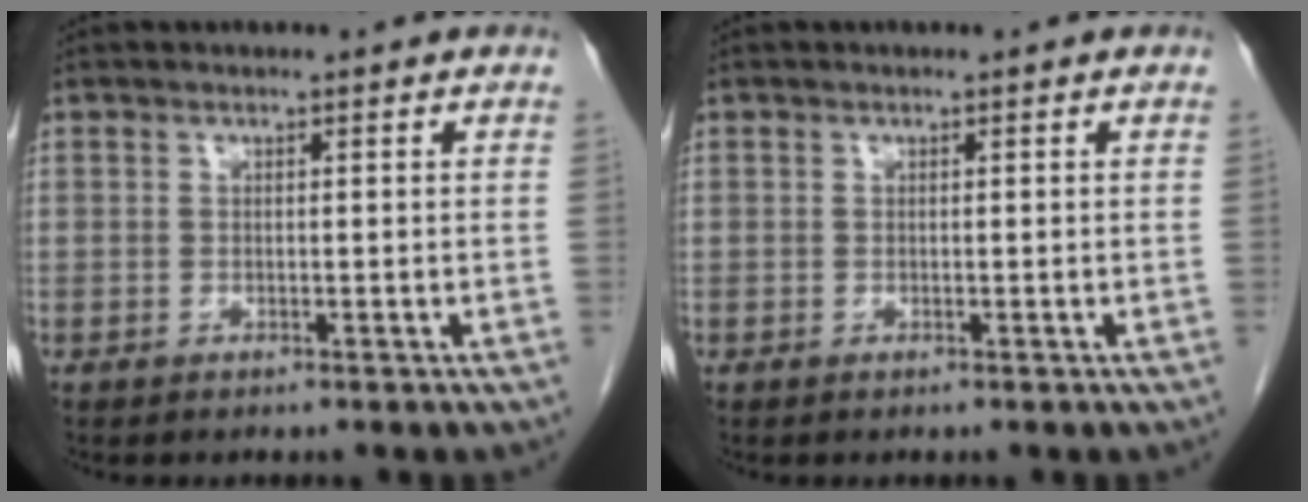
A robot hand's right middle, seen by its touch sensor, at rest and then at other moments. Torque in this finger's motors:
{"motor_torque": [0.00, 0.00, 0.00, 0.00]}